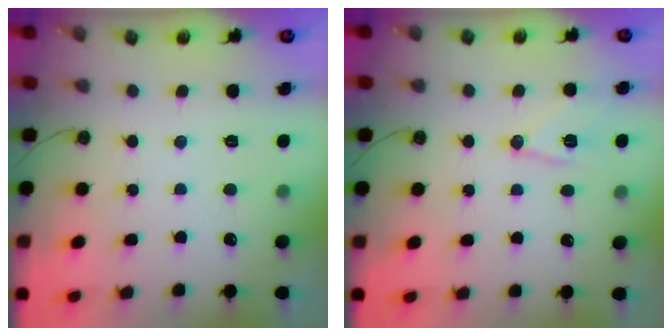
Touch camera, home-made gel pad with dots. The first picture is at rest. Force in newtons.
{"total": 10.4, "press": 10.4, "slide": 1.1}